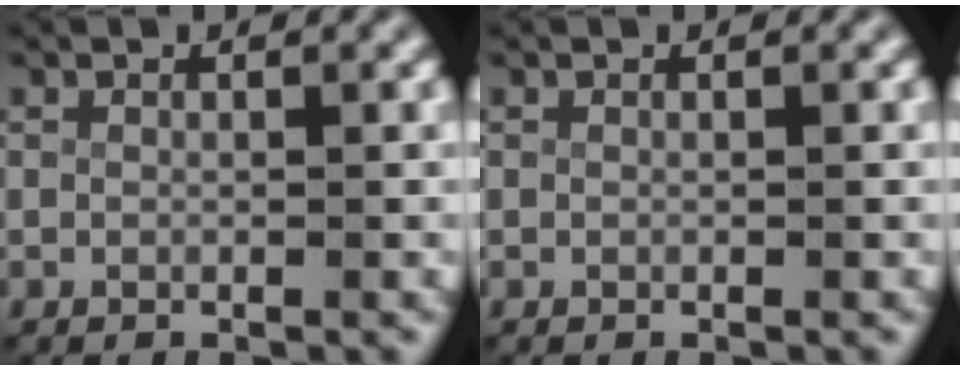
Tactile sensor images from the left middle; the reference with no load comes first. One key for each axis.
{"total": 0.0}